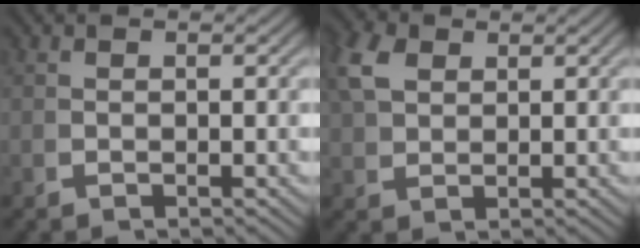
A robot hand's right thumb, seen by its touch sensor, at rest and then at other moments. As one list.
[{"total": 3.5, "force": [2.4, 1.8, 1.8], "torque": [-0.037, 0.004, 0.052]}]